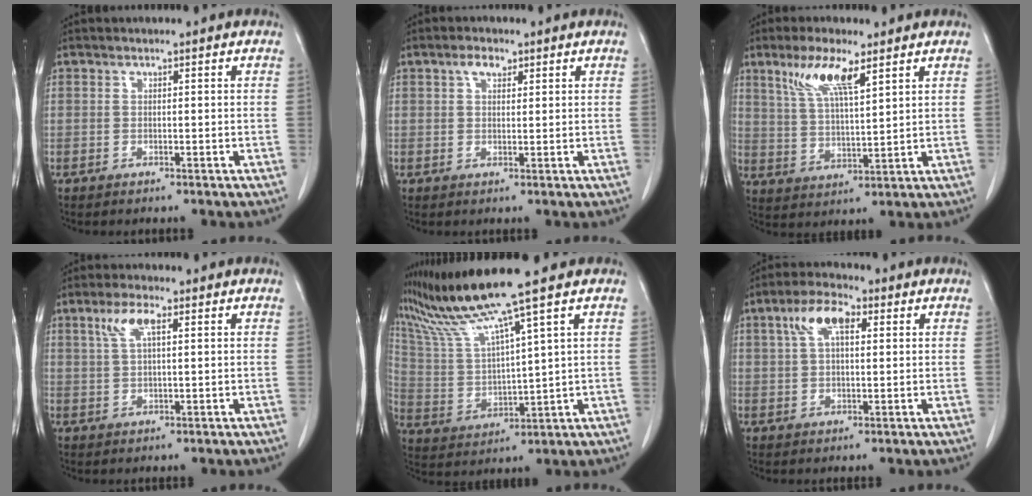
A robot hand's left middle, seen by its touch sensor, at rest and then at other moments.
{"total": 2.5, "force": [1.5, 1.2, 1.6], "torque": [-0.033, 0.006, 0.028]}
{"total": 8.5, "force": [5.1, 1.4, 6.7], "torque": [-0.139, 0.002, 0.101]}
{"total": 4.4, "force": [1.9, 1.0, 3.9], "torque": [-0.087, 0.011, 0.043]}
{"total": 10.4, "force": [8.4, -2.5, 5.7], "torque": [-0.119, -0.004, 0.170]}
{"total": 6.8, "force": [2.6, 2.8, 5.6], "torque": [-0.112, 0.020, 0.049]}